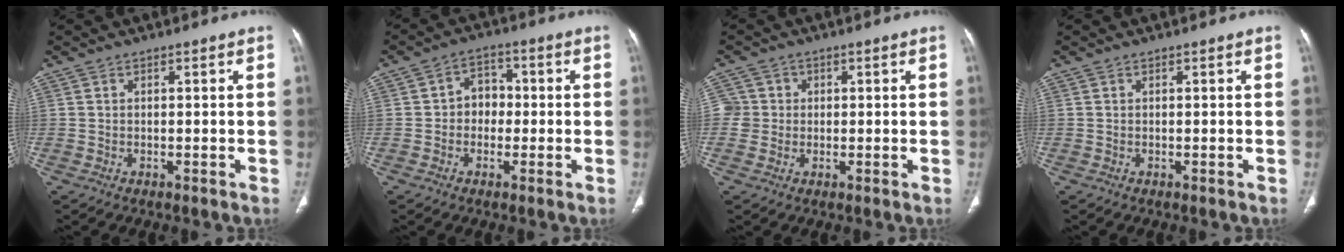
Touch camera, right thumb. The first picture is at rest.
{"total": 5.2, "force": [-0.4, 4.4, 2.8], "torque": [-0.009, 0.017, -0.019]}
{"total": 3.8, "force": [0.3, 3.8, 0.2], "torque": [0.026, 0.009, 0.004]}
{"total": 0.0}